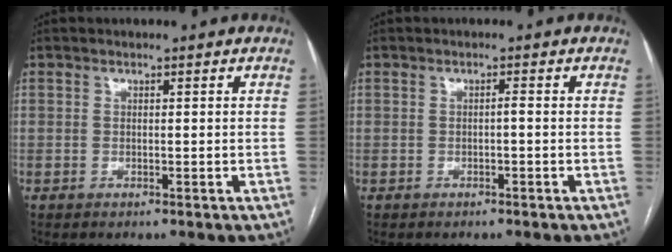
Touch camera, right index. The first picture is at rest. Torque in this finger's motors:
{"motor_torque": [0.21, -0.19, 0.16, 0.03]}